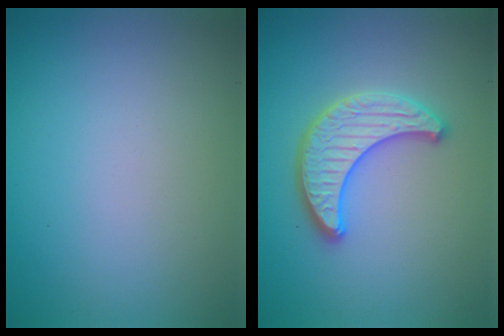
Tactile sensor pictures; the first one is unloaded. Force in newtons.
{"total": 3.7, "press": 3.6, "slide": 0.6}